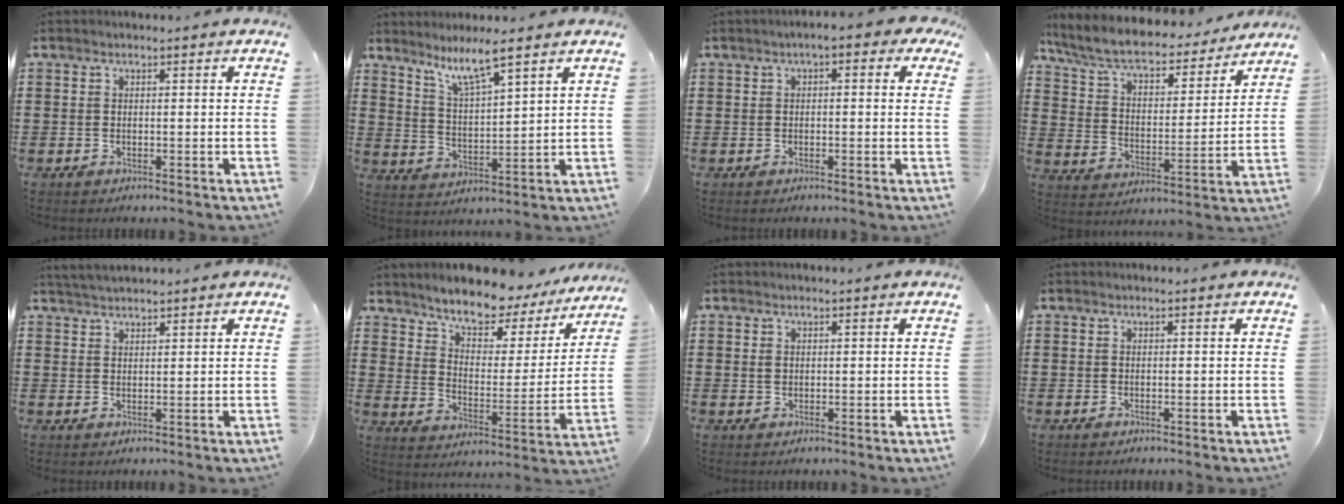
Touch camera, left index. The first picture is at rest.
{"total": 6.5, "force": [5.1, 0.5, 4.0], "torque": [-0.094, -0.014, 0.088]}
{"total": 2.0, "force": [-0.2, 0.8, 1.8], "torque": [-0.036, 0.006, -0.007]}
{"total": 7.6, "force": [6.8, 1.4, 3.3], "torque": [-0.093, -0.040, 0.113]}
{"total": 2.3, "force": [2.2, 0.2, 0.5], "torque": [-0.016, 0.001, 0.044]}
{"total": 8.1, "force": [7.5, 1.9, 2.5], "torque": [-0.070, -0.059, 0.127]}
{"total": 0.9, "force": [0.2, 0.7, 0.6], "torque": [-0.014, 0.004, 0.004]}
{"total": 0.0}